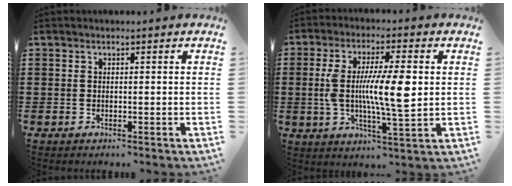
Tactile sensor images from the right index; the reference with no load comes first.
{"total": 10.5, "force": [0.5, 2.3, 10.2], "torque": [-0.199, 0.002, 0.002]}